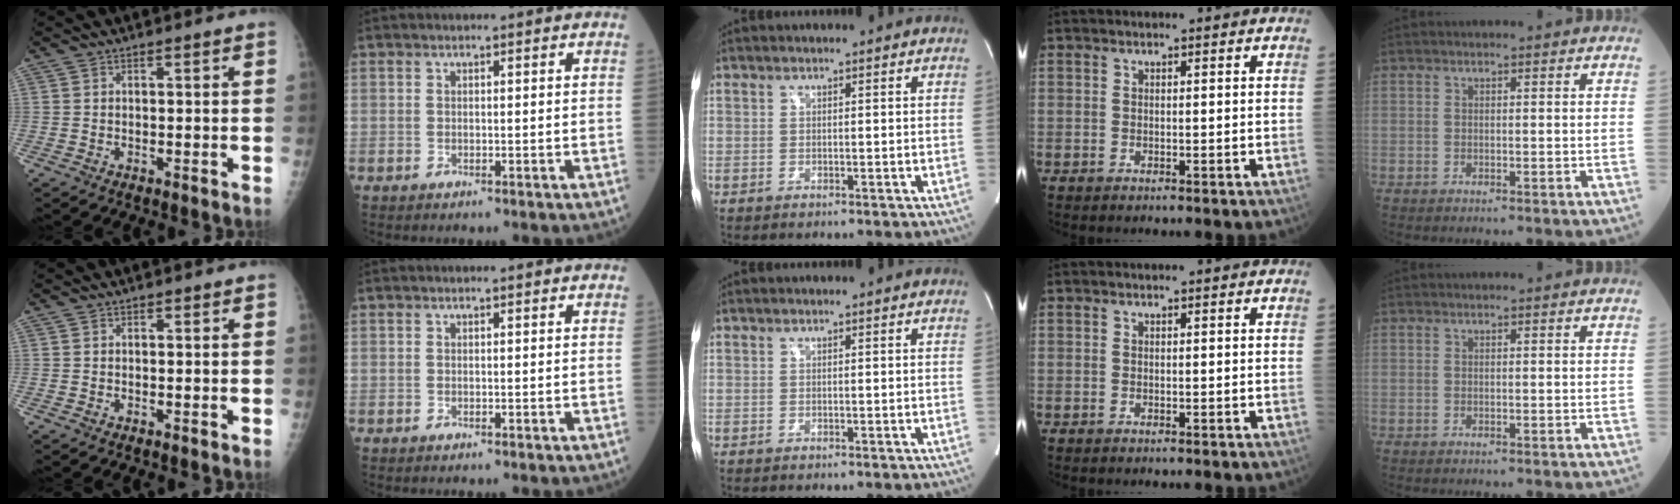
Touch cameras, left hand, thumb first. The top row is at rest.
{}